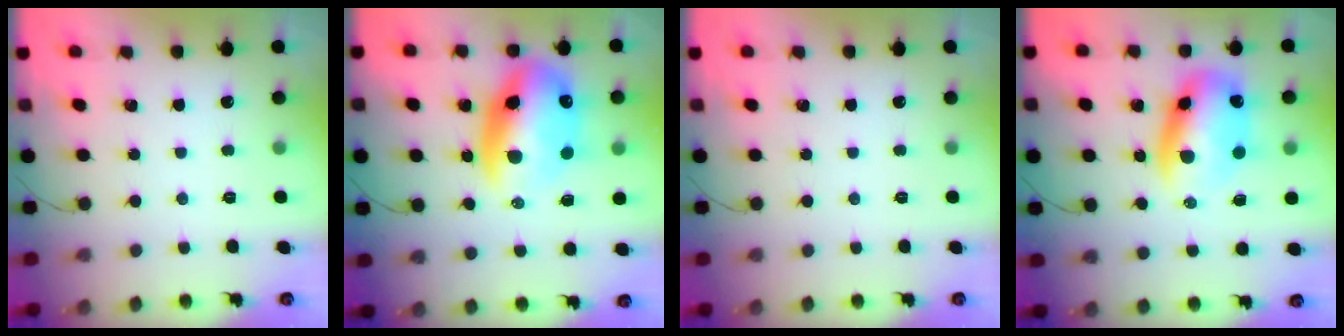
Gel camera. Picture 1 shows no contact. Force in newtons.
{"total": 17.4, "press": 16.9, "slide": 3.9}
{"total": 0.0}
{"total": 11.8, "press": 11.5, "slide": 2.6}